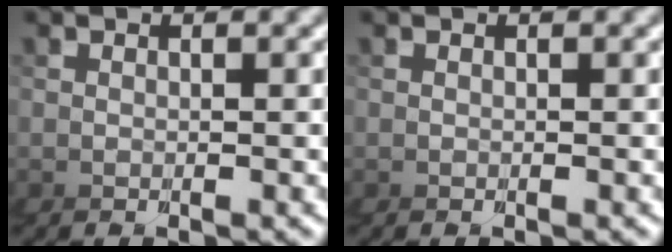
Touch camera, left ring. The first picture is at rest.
{"total": 0.0}